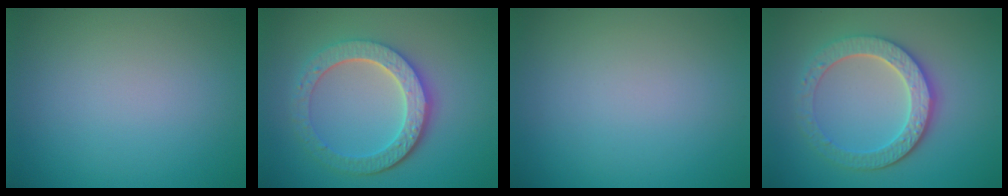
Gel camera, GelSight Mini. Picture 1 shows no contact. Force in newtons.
{"total": 5.6, "press": 4.5, "slide": 3.4}
{"total": 0.0}
{"total": 4.9, "press": 4.3, "slide": 2.4}